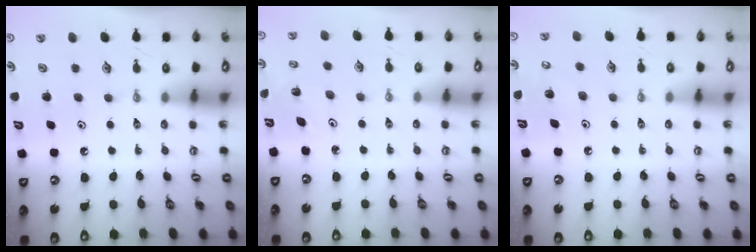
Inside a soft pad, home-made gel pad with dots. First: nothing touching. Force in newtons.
{"total": 1.9, "press": 1.9, "slide": 0.1}
{"total": 5.3, "press": 5.3, "slide": 0.4}